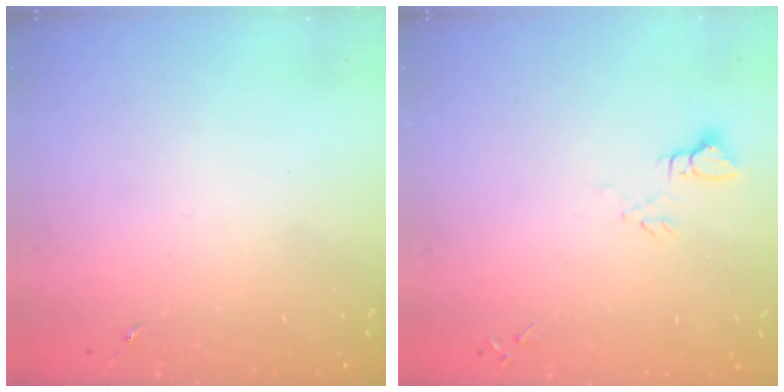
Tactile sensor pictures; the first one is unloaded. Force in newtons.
{"total": 5.0, "press": 4.9, "slide": 0.5}